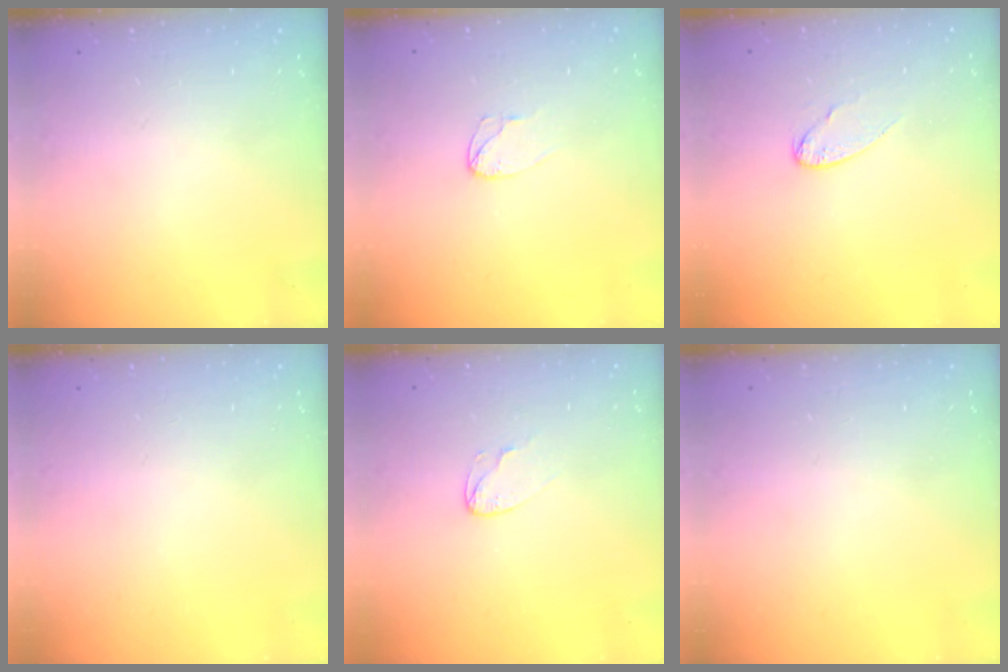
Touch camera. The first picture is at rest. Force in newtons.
{"total": 4.0, "press": 3.9, "slide": 0.3}
{"total": 6.5, "press": 6.5, "slide": 0.7}
{"total": 0.0}
{"total": 5.2, "press": 5.2, "slide": 0.4}
{"total": 0.0}